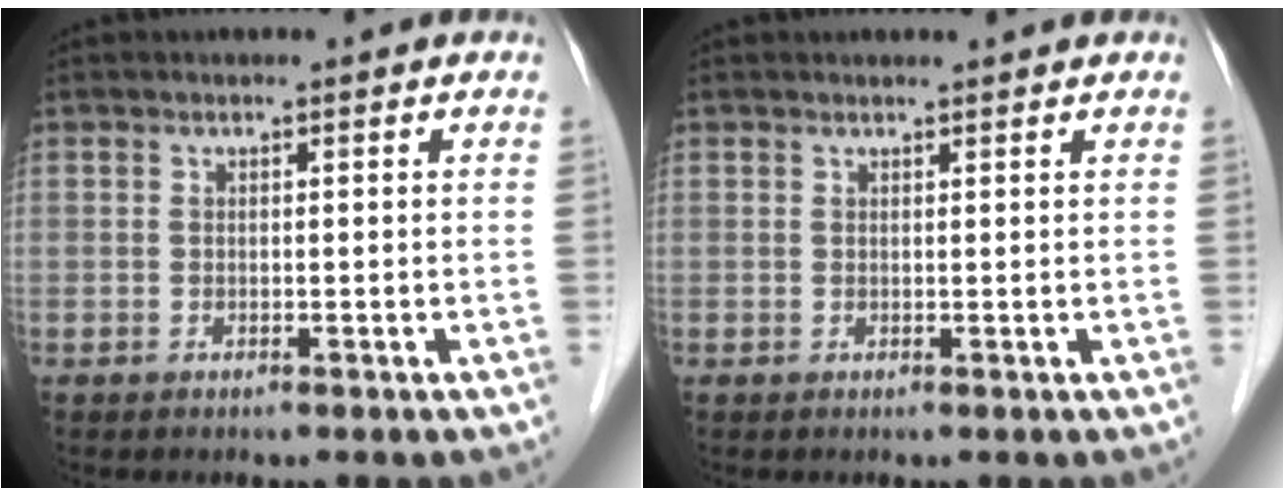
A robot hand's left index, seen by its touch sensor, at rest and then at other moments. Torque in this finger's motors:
{"motor_torque": [0.23, -0.25, 0.04, 0.02]}